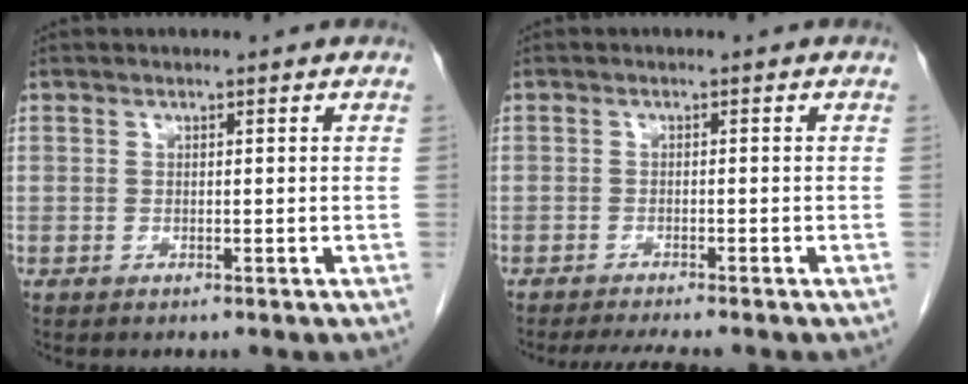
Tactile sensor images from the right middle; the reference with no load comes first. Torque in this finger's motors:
{"motor_torque": [0.18, 0.02, 0.00, 0.01]}